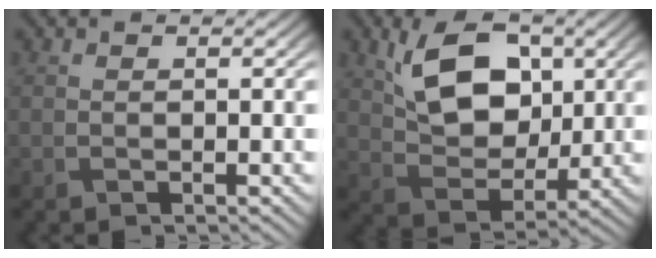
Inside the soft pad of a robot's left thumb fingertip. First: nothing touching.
{"total": 10.0, "force": [3.3, 6.2, 7.1], "torque": [-0.141, -0.002, 0.059]}